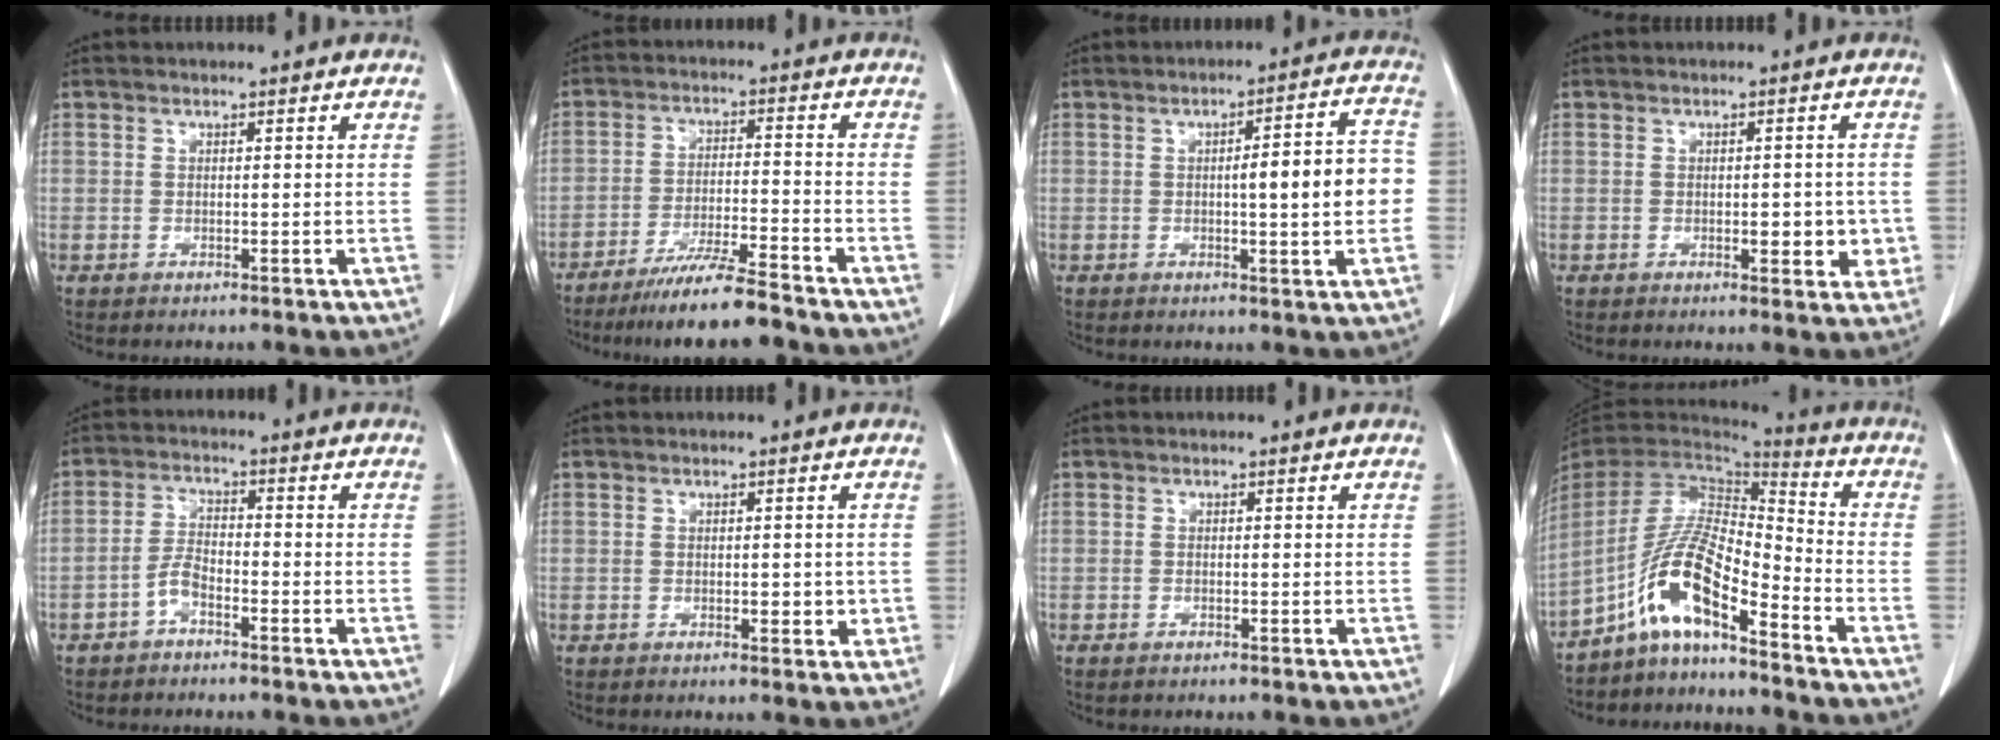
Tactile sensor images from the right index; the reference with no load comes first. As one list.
[{"total": 9.1, "force": [-7.6, -0.6, 4.8], "torque": [-0.074, -0.027, -0.133]}, {"total": 9.5, "force": [-0.4, 1.4, 9.3], "torque": [-0.117, 0.024, -0.006]}, {"total": 4.3, "force": [-0.8, 2.0, 3.8], "torque": [-0.037, 0.000, -0.007]}, {"total": 3.3, "force": [-2.2, 1.2, 2.1], "torque": [-0.043, 0.010, -0.044]}, {"total": 2.2, "force": [-0.2, 1.3, 1.8], "torque": [-0.018, 0.001, 0.000]}, {"total": 0.6, "force": [-0.5, 0.1, 0.3], "torque": [-0.009, -0.001, -0.007]}, {"total": 11.2, "force": [-7.0, 1.9, 8.5], "torque": [-0.175, 0.013, -0.132]}]